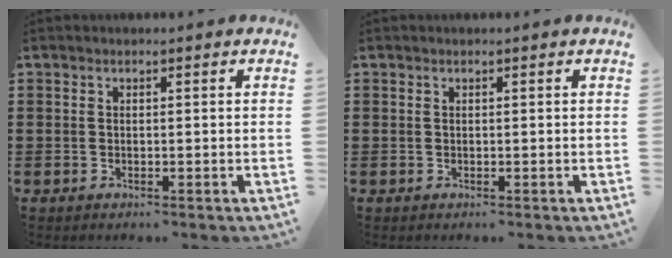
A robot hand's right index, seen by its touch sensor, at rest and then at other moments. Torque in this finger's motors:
{"motor_torque": [0.16, -0.14, 0.02, 0.01]}